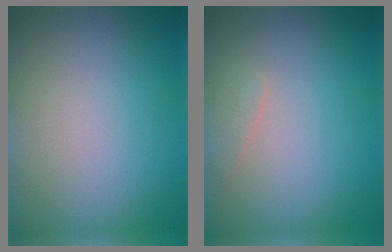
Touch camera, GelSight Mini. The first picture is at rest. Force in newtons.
{"total": 1.3, "press": 1.3, "slide": 0.0}